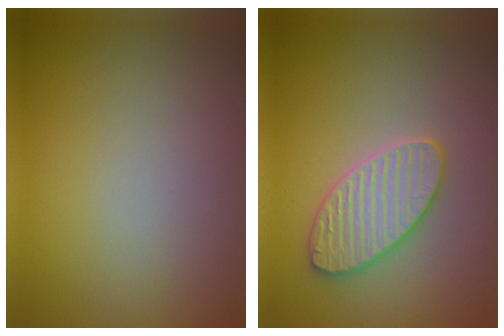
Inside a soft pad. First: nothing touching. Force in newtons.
{"total": 3.7, "press": 3.6, "slide": 0.5}